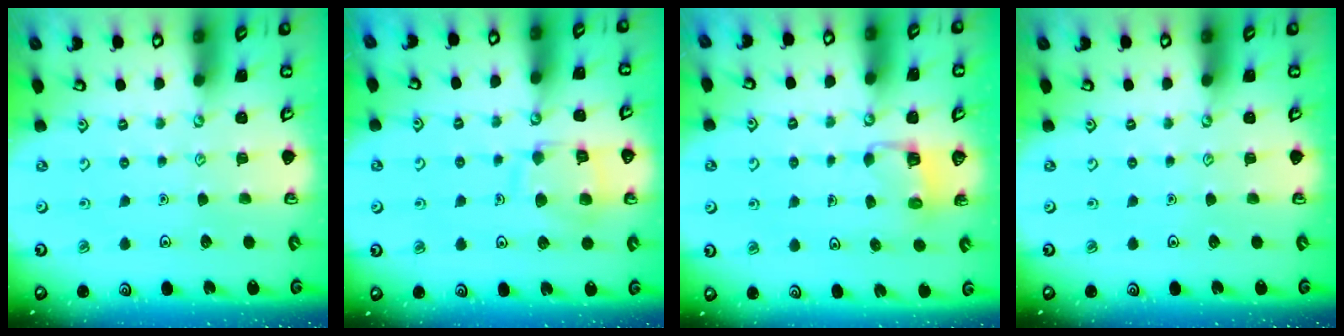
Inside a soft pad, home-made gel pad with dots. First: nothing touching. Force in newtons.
{"total": 11.0, "press": 11.0, "slide": 0.9}
{"total": 2.8, "press": 2.8, "slide": 0.2}
{"total": 0.0}